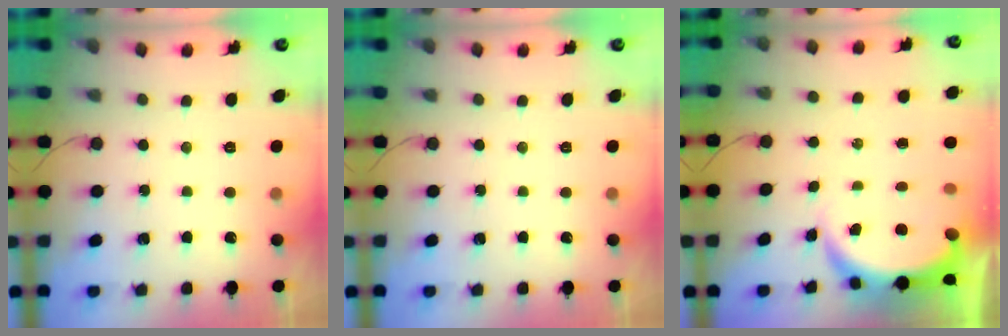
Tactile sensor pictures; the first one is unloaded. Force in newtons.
{"total": 0.0}
{"total": 5.3, "press": 5.2, "slide": 0.2}